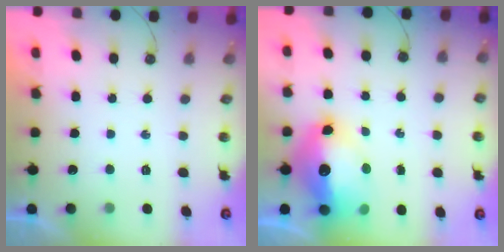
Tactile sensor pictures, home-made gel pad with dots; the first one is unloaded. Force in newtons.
{"total": 16.6, "press": 16.5, "slide": 1.7}